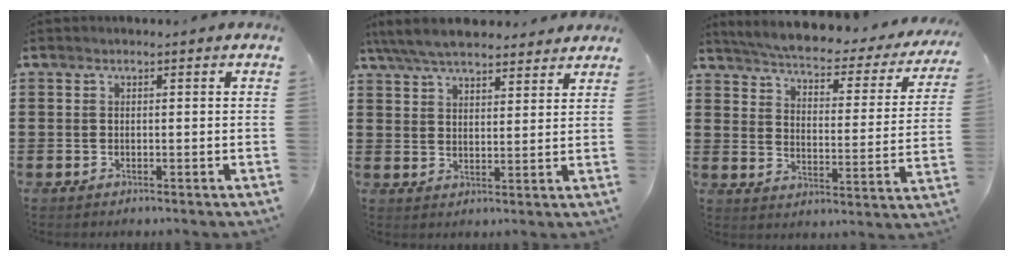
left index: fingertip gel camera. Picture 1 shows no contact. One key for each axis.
{"total": 6.8, "fx": 6.2, "fy": 1.5, "fz": 2.4, "tx": -0.067, "ty": -0.013, "tz": 0.115}
{"total": 3.7, "fx": 3.5, "fy": 0.0, "fz": 1.3, "tx": -0.047, "ty": -0.033, "tz": 0.049}